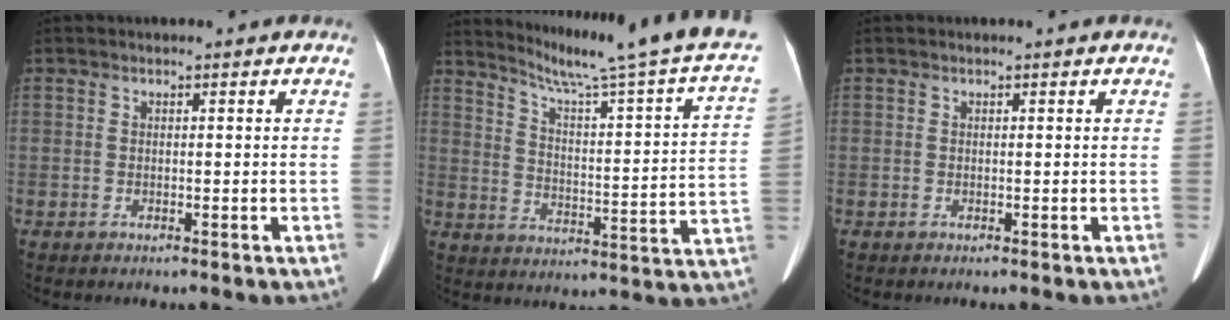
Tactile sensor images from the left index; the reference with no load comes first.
{"total": 23.5, "force": [19.5, -1.1, 13.1], "torque": [-0.199, -0.059, 0.252]}
{"total": 0.0}